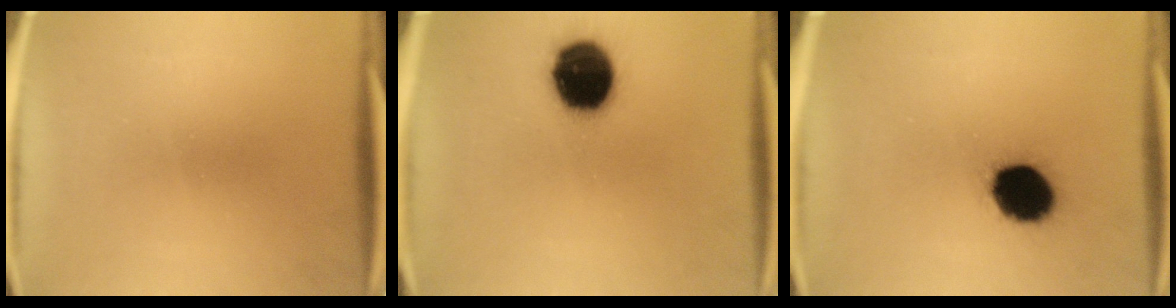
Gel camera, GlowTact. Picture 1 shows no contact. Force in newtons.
{"total": 17.0}
{"total": 14.5}